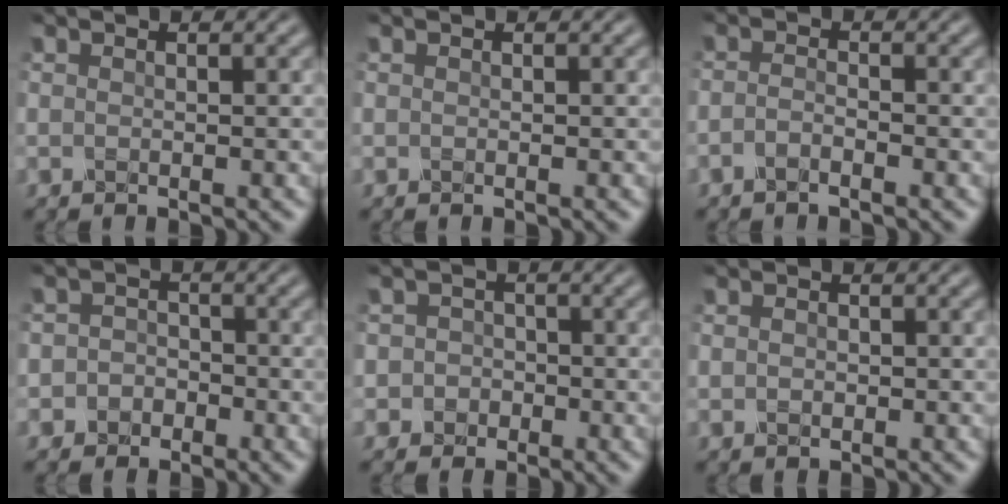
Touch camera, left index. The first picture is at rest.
{"total": 0.0}
{"total": 1.2, "force": [-0.8, 0.3, 0.8], "torque": [-0.019, 0.000, -0.020]}
{"total": 2.3, "force": [-0.7, 2.1, 0.5], "torque": [0.016, 0.002, -0.031]}
{"total": 2.3, "force": [-0.4, 2.2, 0.4], "torque": [0.017, 0.003, -0.020]}
{"total": 0.9, "force": [0.1, 0.7, 0.5], "torque": [-0.010, -0.001, 0.002]}